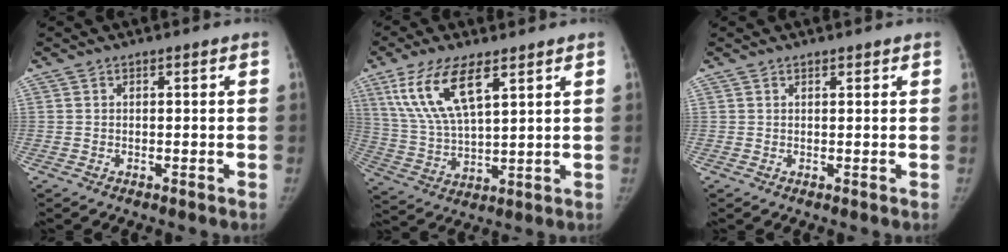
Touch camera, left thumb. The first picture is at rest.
{"total": 13.5, "force": [6.9, 5.0, 10.5], "torque": [-0.204, -0.022, 0.139]}
{"total": 0.7, "force": [0.6, 0.3, 0.2], "torque": [-0.002, -0.004, 0.008]}